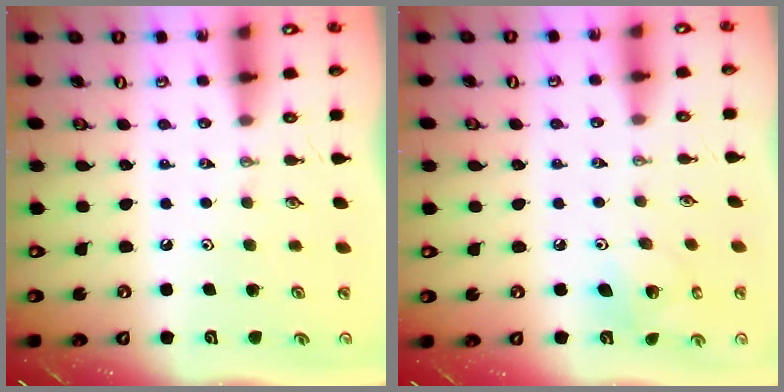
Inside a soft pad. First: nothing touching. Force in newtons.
{"total": 6.2, "press": 6.2, "slide": 0.4}